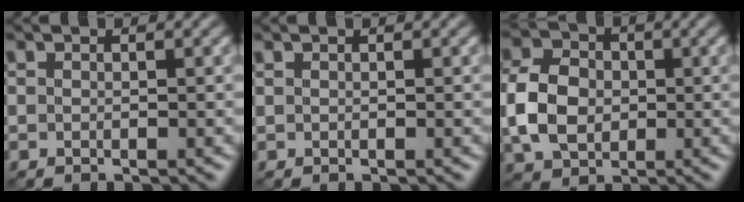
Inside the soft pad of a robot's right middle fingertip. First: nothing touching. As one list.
[{"total": 0.0}, {"total": 6.3, "force": [-0.3, 4.9, 4.0], "torque": [-0.095, 0.009, -0.015]}]